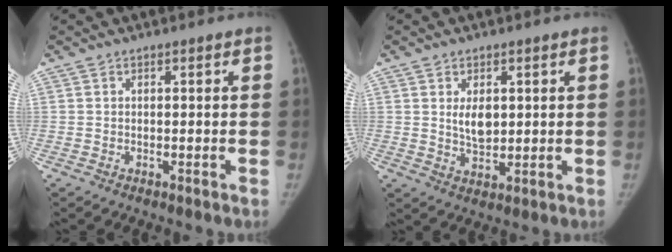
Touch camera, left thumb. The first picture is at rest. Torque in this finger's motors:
{"motor_torque": [0.05, 0.07, 0.62, 0.18, 0.02]}